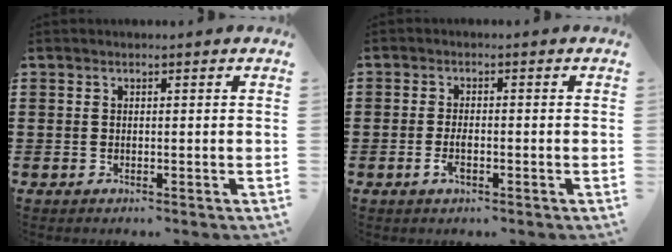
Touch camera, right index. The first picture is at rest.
{"total": 2.5, "force": [-0.9, 0.9, 2.1], "torque": [-0.048, -0.006, -0.017]}